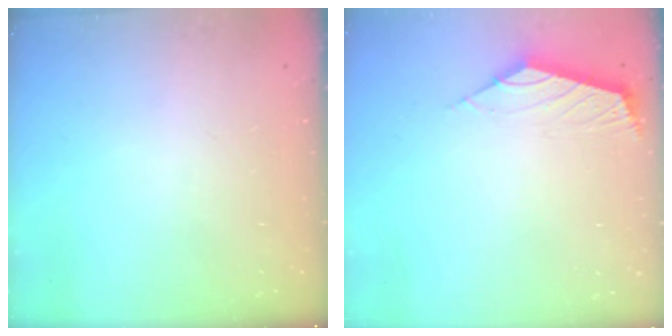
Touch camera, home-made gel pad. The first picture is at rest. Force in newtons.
{"total": 2.7, "press": 2.6, "slide": 0.6}